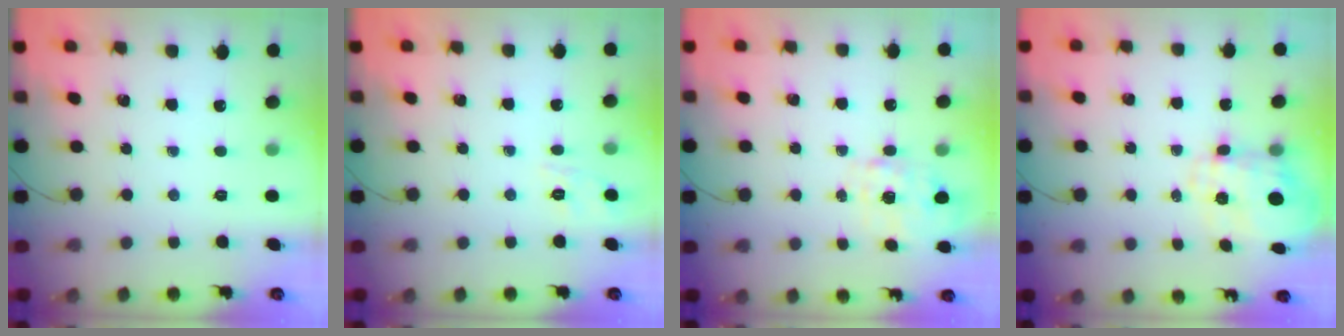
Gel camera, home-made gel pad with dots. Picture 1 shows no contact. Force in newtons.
{"total": 2.0, "press": 0.7, "slide": 1.9}
{"total": 2.3, "press": 2.2, "slide": 0.6}
{"total": 3.4, "press": 3.2, "slide": 1.2}